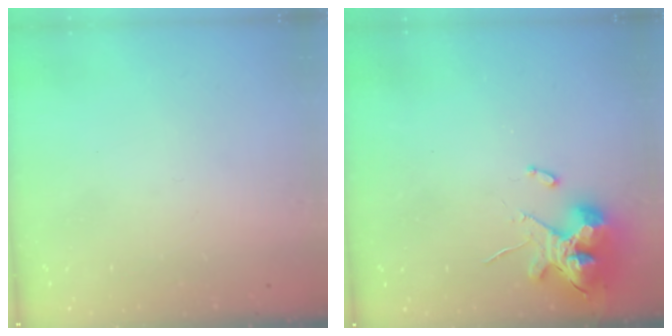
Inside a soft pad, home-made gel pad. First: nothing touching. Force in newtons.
{"total": 11.5, "press": 11.4, "slide": 1.3}